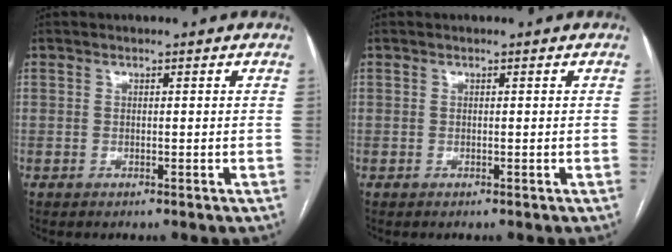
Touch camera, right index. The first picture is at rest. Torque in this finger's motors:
{"motor_torque": [0.00, 0.00, 0.00, 0.00]}